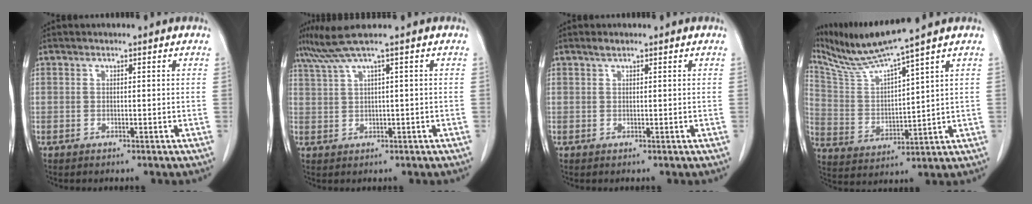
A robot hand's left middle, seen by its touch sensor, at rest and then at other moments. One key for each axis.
{"total": 3.4, "fx": 2.4, "fy": -1.3, "fz": 2.0, "tx": -0.054, "ty": 0.015, "tz": 0.057}
{"total": 0.8, "fx": 0.7, "fy": 0.1, "fz": 0.4, "tx": -0.014, "ty": 0.001, "tz": 0.015}
{"total": 10.2, "fx": 8.9, "fy": -2.2, "fz": 4.3, "tx": -0.094, "ty": -0.007, "tz": 0.180}